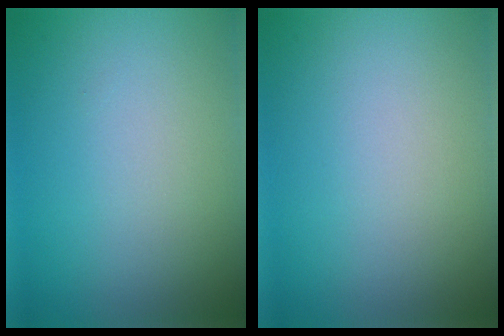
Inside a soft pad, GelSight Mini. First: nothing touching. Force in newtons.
{"total": 0.0}